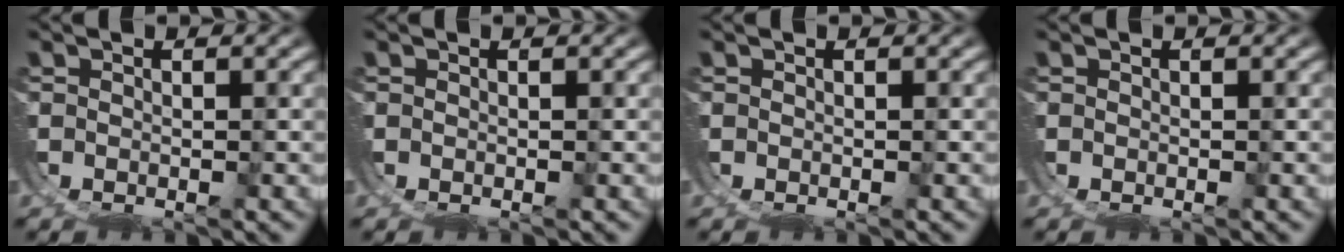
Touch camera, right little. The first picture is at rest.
{"total": 0.0}
{"total": 0.0}
{"total": 0.0}